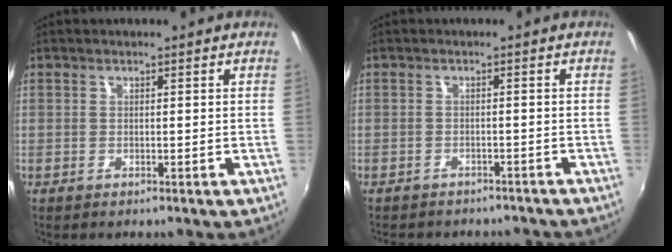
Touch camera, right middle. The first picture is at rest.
{"total": 7.0, "force": [-6.2, 2.4, 2.2], "torque": [-0.051, -0.018, -0.082]}